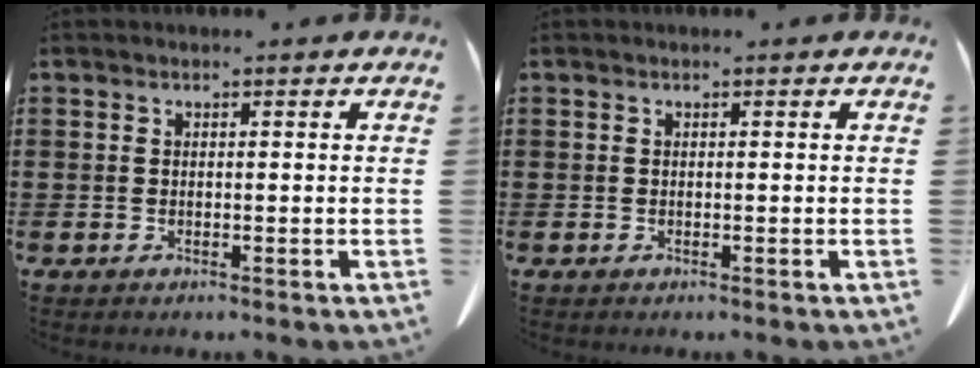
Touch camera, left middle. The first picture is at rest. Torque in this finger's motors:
{"motor_torque": [-0.04, 0.00, 0.00, 0.00]}